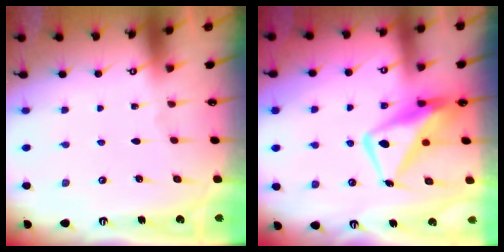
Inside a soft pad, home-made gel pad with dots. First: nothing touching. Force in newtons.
{"total": 11.6, "press": 11.5, "slide": 1.6}